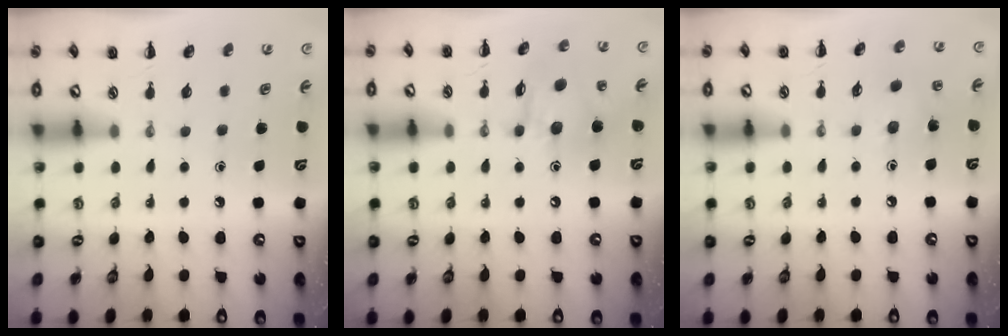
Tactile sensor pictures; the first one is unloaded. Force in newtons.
{"total": 11.7, "press": 11.4, "slide": 2.5}
{"total": 5.6, "press": 5.5, "slide": 1.0}